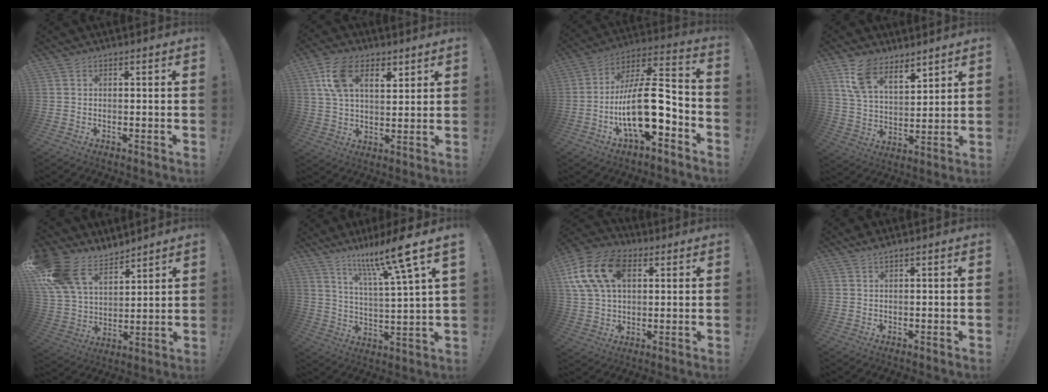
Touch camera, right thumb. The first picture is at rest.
{"total": 12.6, "force": [6.2, 7.4, 8.1], "torque": [-0.130, -0.011, 0.115]}
{"total": 19.4, "force": [-5.1, 7.5, 17.2], "torque": [-0.319, 0.021, -0.084]}
{"total": 11.9, "force": [8.9, 5.6, 5.5], "torque": [-0.097, -0.052, 0.167]}
{"total": 17.2, "force": [11.4, 10.5, 7.5], "torque": [-0.145, -0.067, 0.221]}
{"total": 14.6, "force": [9.5, 0.2, 11.1], "torque": [-0.186, -0.062, 0.137]}
{"total": 17.8, "force": [6.2, 12.7, 10.9], "torque": [-0.186, -0.010, 0.118]}
{"total": 1.3, "force": [1.1, -0.1, 0.7], "torque": [-0.019, 0.001, 0.020]}